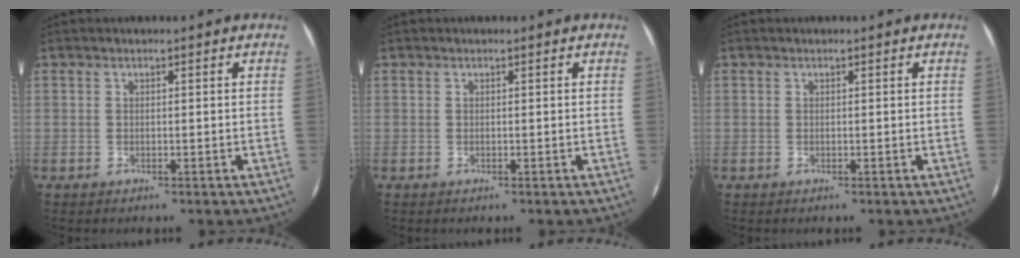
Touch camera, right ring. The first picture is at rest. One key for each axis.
{"total": 0.0}
{"total": 0.0}